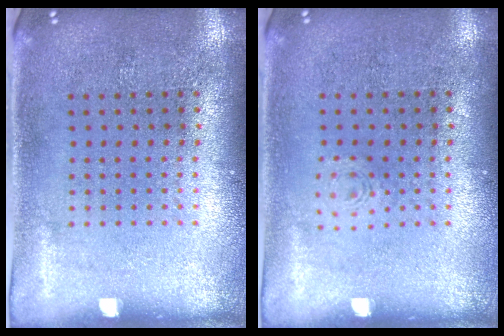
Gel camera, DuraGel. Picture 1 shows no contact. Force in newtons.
{"total": 0.7, "press": 0.7, "slide": 0.1}